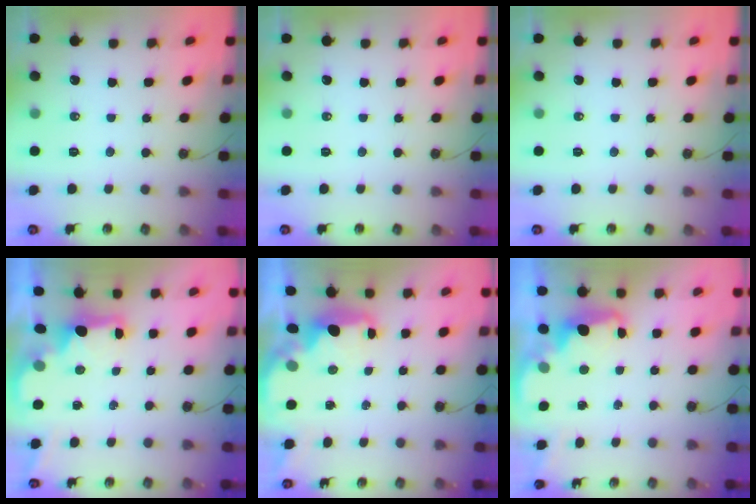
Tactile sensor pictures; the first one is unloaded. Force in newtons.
{"total": 0.0}
{"total": 0.0}
{"total": 2.1, "press": 1.9, "slide": 0.8}
{"total": 2.9, "press": 2.8, "slide": 0.4}
{"total": 2.5, "press": 2.5, "slide": 0.5}